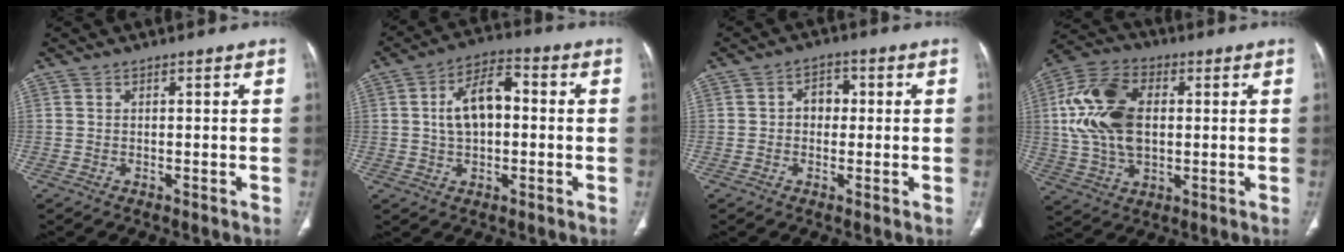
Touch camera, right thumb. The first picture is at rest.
{"total": 10.0, "force": [0.7, 5.8, 8.1], "torque": [-0.133, 0.026, 0.008]}
{"total": 4.0, "force": [0.2, 3.1, 2.5], "torque": [-0.016, 0.013, -0.004]}
{"total": 16.3, "force": [1.9, 10.2, 12.5], "torque": [-0.239, 0.013, 0.035]}